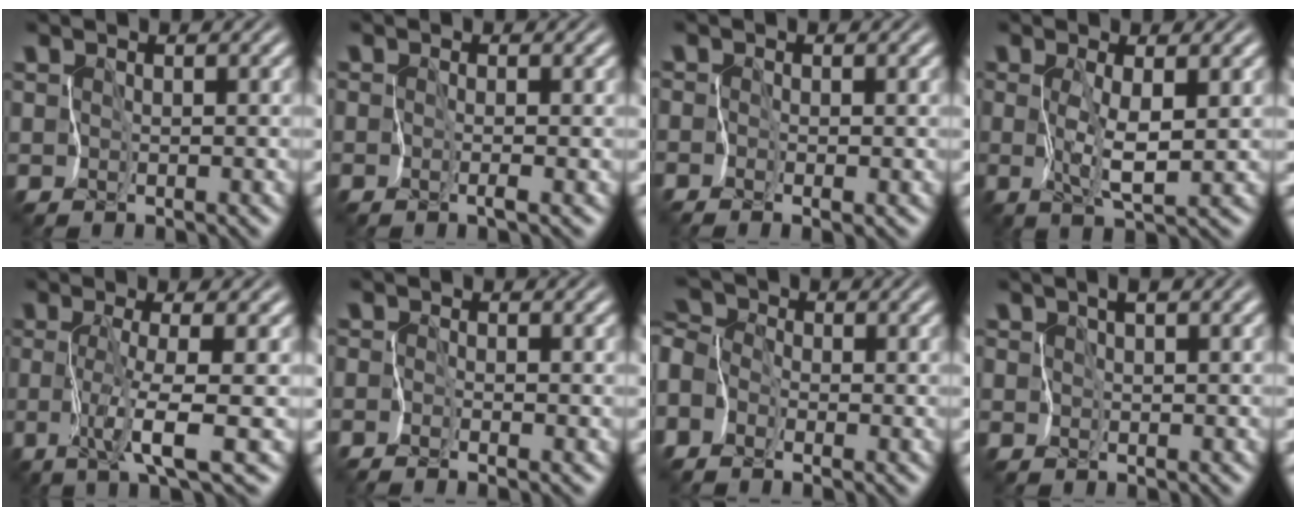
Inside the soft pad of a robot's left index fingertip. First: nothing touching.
{"total": 0.8, "force": [-0.4, -0.4, 0.5], "torque": [-0.016, -0.006, -0.009]}
{"total": 0.7, "force": [-0.7, 0.0, 0.3], "torque": [-0.009, -0.005, -0.015]}
{"total": 2.4, "force": [0.4, 0.1, 2.4], "torque": [-0.056, -0.005, 0.012]}
{"total": 3.6, "force": [-1.0, -0.3, 3.4], "torque": [-0.069, -0.005, -0.021]}
{"total": 1.2, "force": [-1.1, -0.5, 0.1], "torque": [-0.009, -0.005, -0.025]}
{"total": 4.6, "force": [-2.7, 3.0, 2.3], "torque": [-0.052, 0.002, -0.056]}
{"total": 2.3, "force": [0.9, 0.8, 2.0], "torque": [-0.033, 0.007, 0.010]}